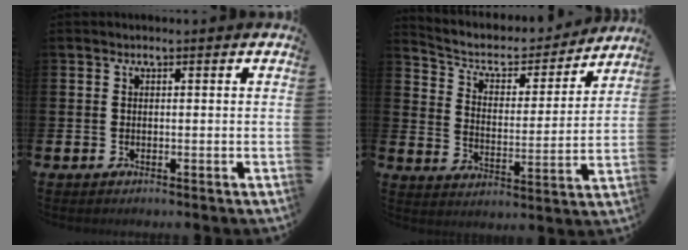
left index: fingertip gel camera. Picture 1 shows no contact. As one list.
[{"total": 6.1, "force": [5.5, 2.2, 1.5], "torque": [-0.051, -0.046, 0.088]}]